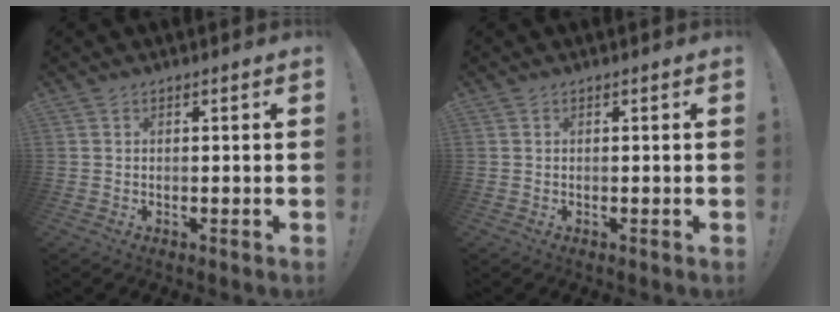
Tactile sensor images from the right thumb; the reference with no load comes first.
{"total": 0.0}